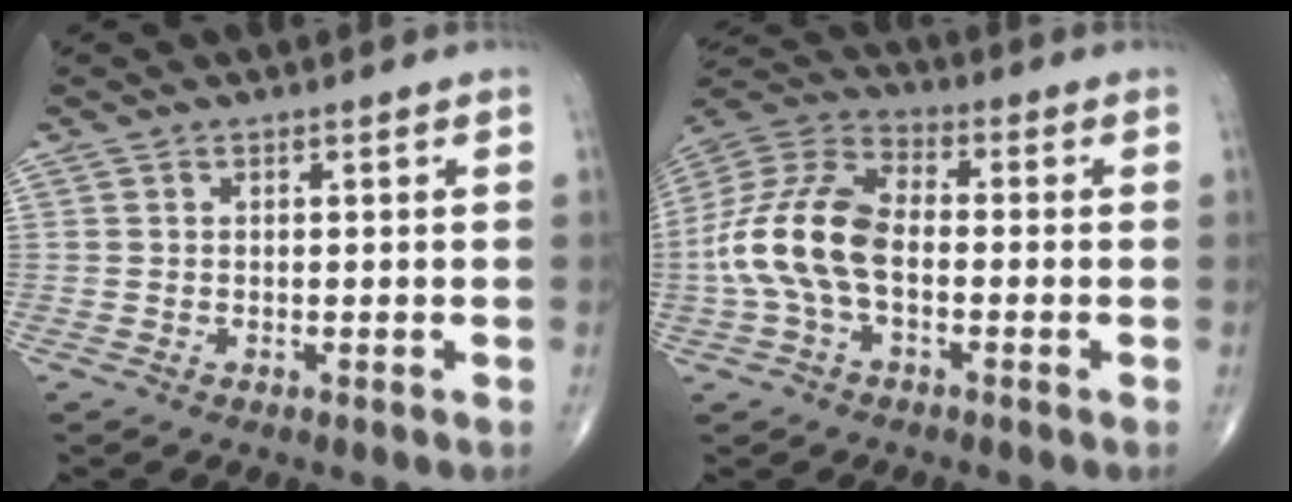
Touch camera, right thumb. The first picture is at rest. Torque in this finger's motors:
{"motor_torque": [0.01, 1.26, 1.81, -0.17, 0.66]}